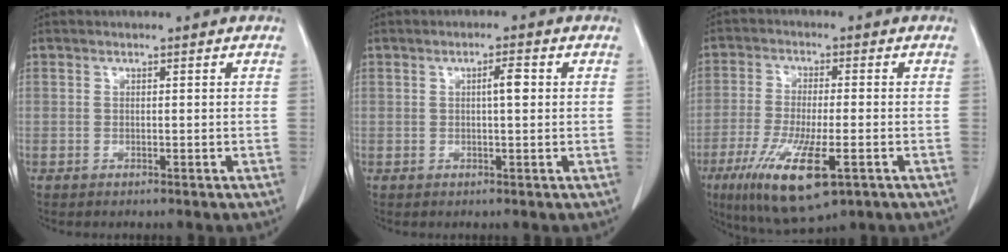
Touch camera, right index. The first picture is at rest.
{"total": 2.5, "force": [0.4, 0.3, 2.5], "torque": [-0.041, 0.003, 0.006]}
{"total": 12.8, "force": [-5.8, 2.8, 11.1], "torque": [-0.210, -0.033, -0.093]}